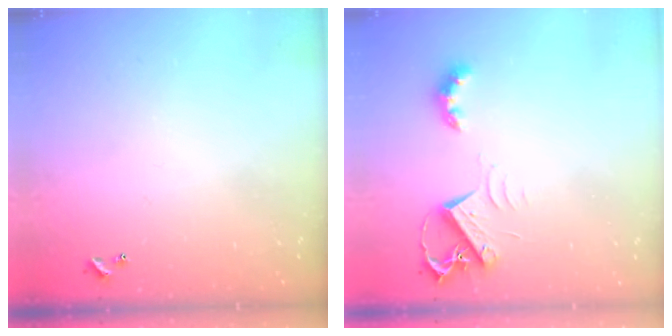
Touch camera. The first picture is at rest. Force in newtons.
{"total": 7.5, "press": 7.5, "slide": 0.8}